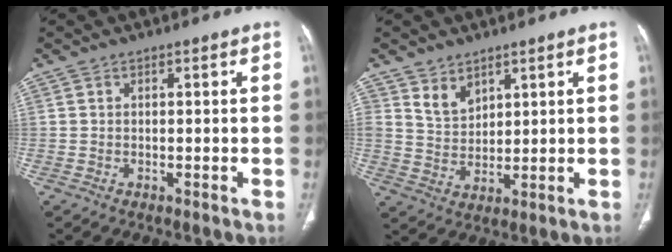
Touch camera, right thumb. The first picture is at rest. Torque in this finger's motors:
{"motor_torque": [0.37, 0.36, 0.61, 0.56, 0.09]}